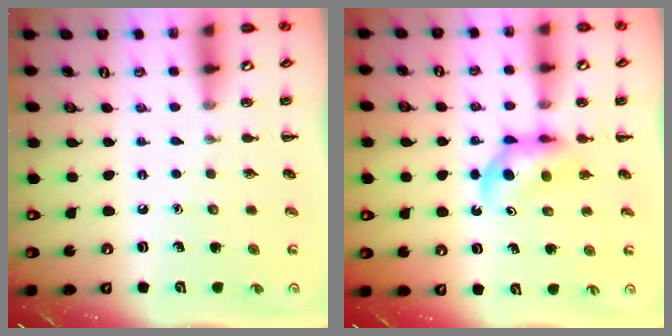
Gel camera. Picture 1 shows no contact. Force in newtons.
{"total": 5.0, "press": 4.9, "slide": 0.7}